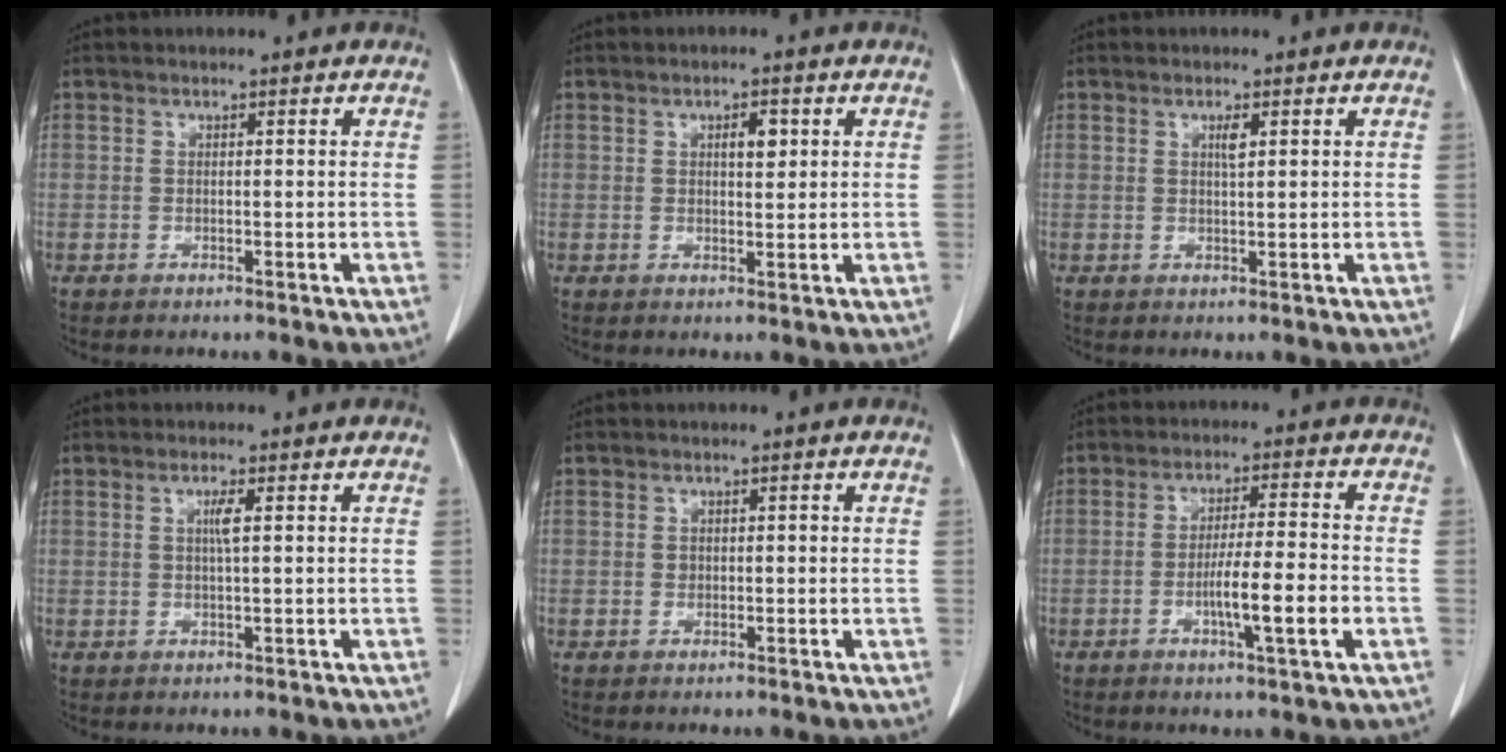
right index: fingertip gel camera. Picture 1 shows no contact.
{"total": 2.7, "force": [0.9, 0.9, 2.4], "torque": [-0.038, -0.001, 0.015]}
{"total": 1.5, "force": [0.6, 0.1, 1.3], "torque": [-0.026, -0.001, 0.010]}
{"total": 1.9, "force": [0.4, -0.1, 1.8], "torque": [-0.036, 0.002, 0.007]}
{"total": 0.9, "force": [0.0, 0.7, 0.6], "torque": [-0.011, 0.007, 0.002]}
{"total": 8.0, "force": [-2.5, -0.1, 7.6], "torque": [-0.127, -0.005, -0.045]}